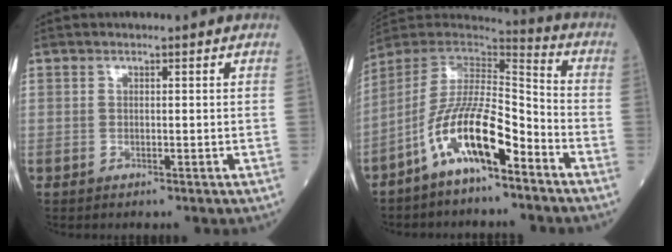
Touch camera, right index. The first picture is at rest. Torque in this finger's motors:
{"motor_torque": [0.70, -0.53, 0.69, 0.21]}